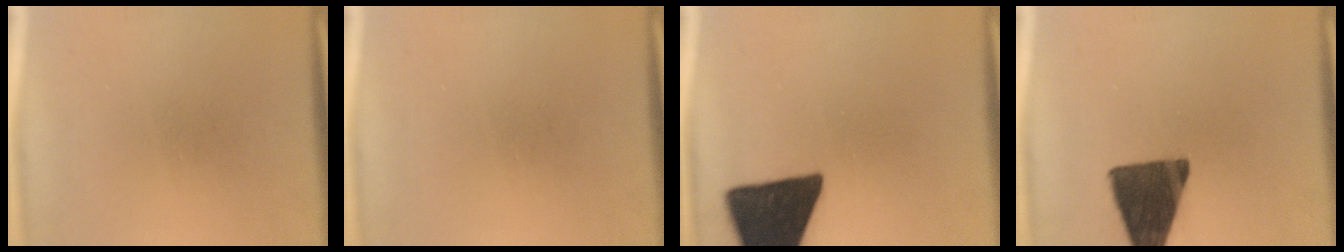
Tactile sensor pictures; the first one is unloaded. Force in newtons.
{"total": 0.0}
{"total": 19.2}
{"total": 14.7}